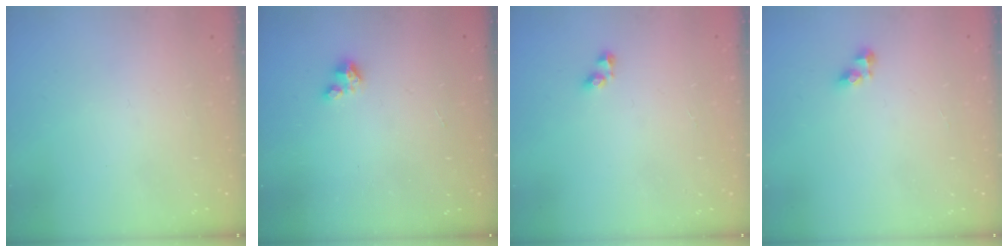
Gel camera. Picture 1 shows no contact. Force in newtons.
{"total": 2.3, "press": 2.3, "slide": 0.2}
{"total": 2.6, "press": 2.6, "slide": 0.2}
{"total": 5.0, "press": 4.9, "slide": 0.6}